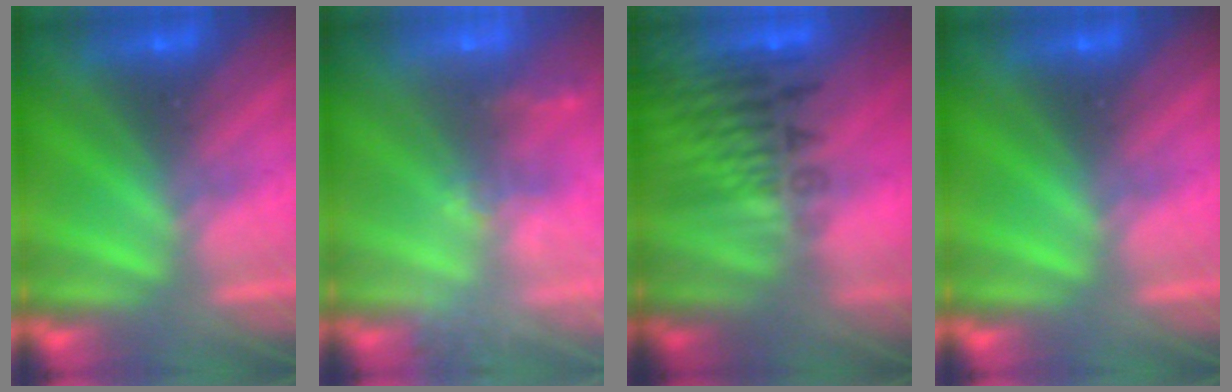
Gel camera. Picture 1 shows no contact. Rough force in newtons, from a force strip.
{"total": 9.5}
{"total": 9.1}
{"total": 0.0}